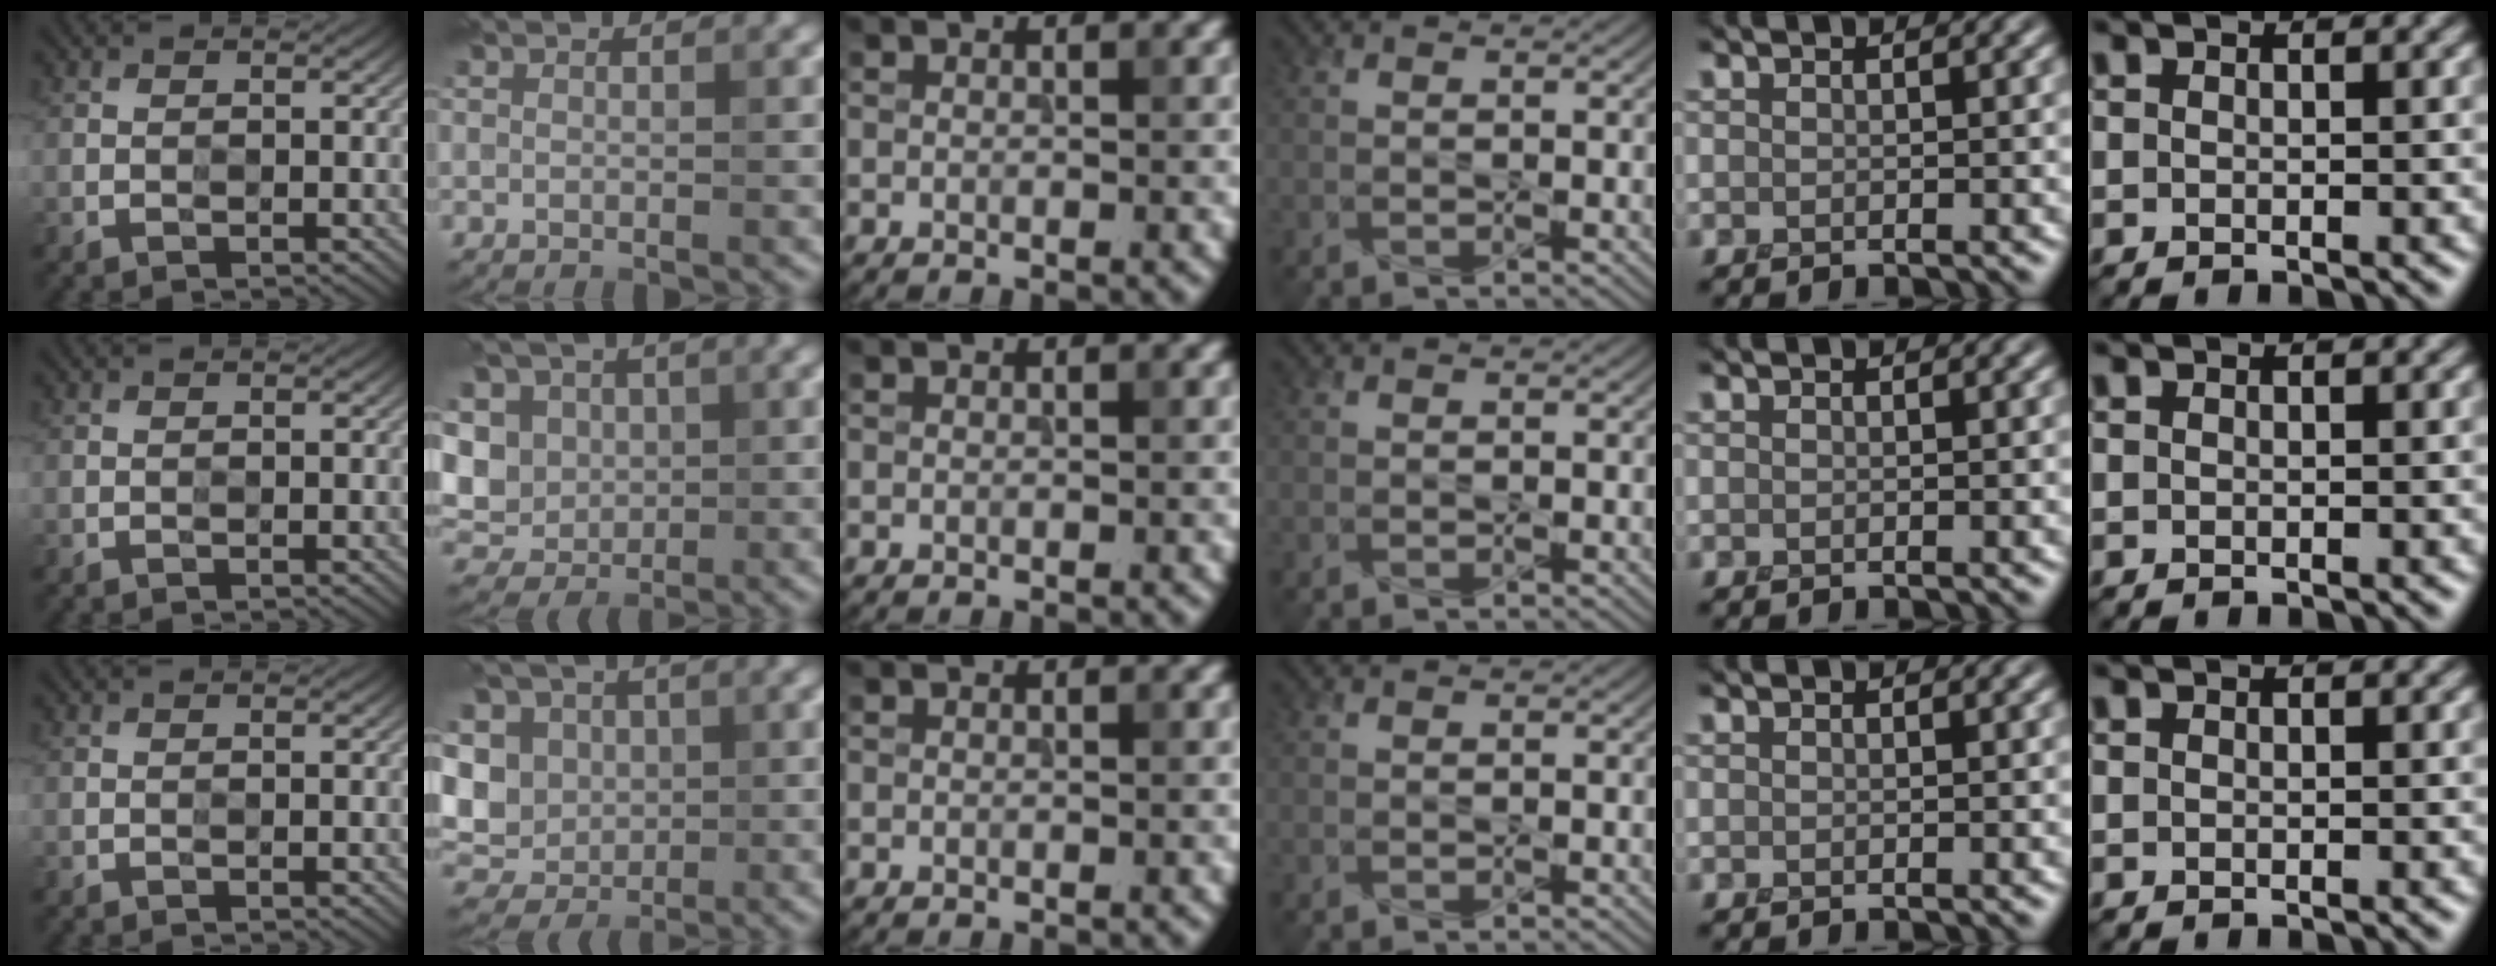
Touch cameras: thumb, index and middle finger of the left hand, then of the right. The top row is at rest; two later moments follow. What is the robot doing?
{"motion": "press", "object": "toy piano key"}